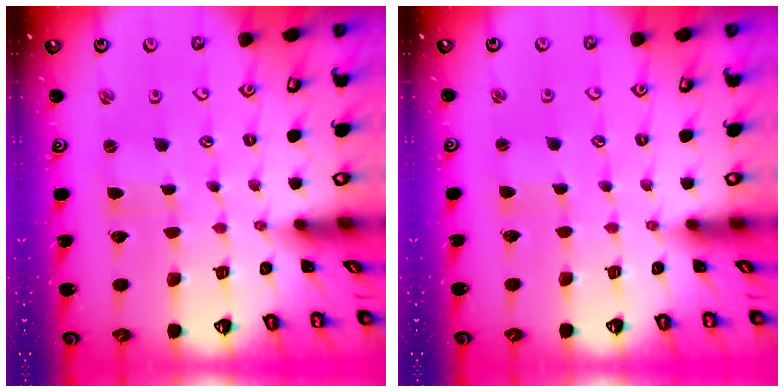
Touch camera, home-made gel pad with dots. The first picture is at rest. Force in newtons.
{"total": 1.9, "press": 1.9, "slide": 0.3}